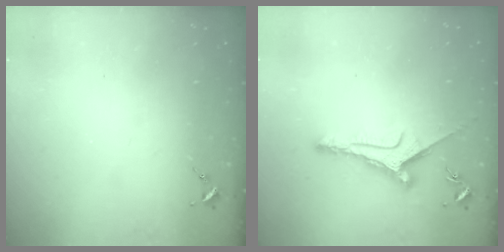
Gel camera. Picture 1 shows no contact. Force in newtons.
{"total": 8.5, "press": 8.5, "slide": 0.5}